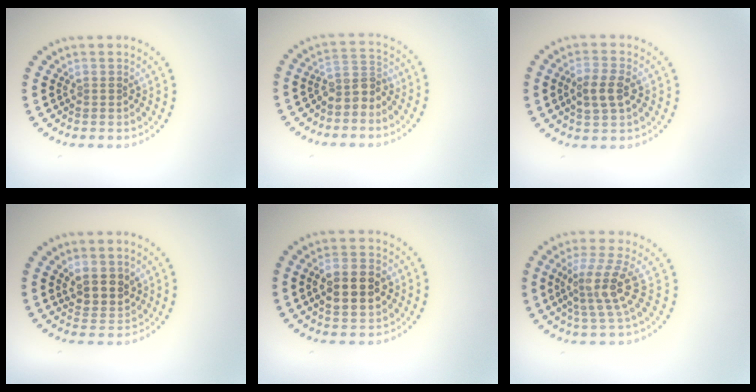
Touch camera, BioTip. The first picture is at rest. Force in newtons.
{"total": 2.5, "press": 1.9, "slide": 1.6}
{"total": 2.8, "press": 2.8, "slide": 0.6}
{"total": 2.8, "press": 2.5, "slide": 1.3}
{"total": 5.0, "press": 5.0, "slide": 0.3}
{"total": 4.0, "press": 2.9, "slide": 2.8}